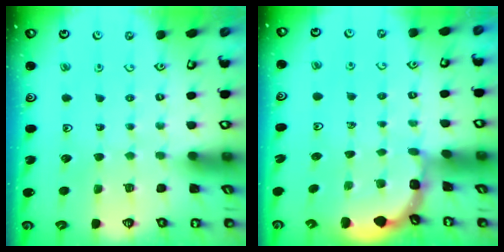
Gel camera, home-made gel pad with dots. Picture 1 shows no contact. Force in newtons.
{"total": 1.5, "press": 1.5, "slide": 0.2}